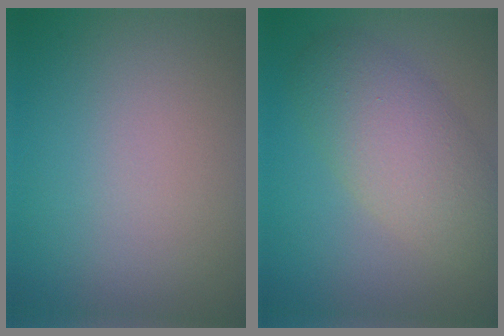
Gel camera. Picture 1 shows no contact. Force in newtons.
{"total": 5.5, "press": 5.4, "slide": 0.6}